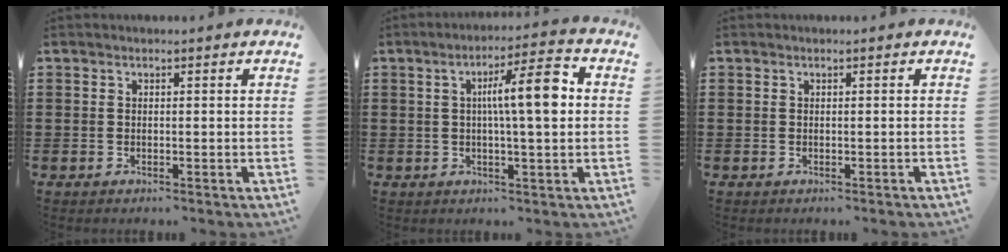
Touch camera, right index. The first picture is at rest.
{"total": 8.7, "force": [1.2, 1.5, 8.5], "torque": [-0.136, -0.003, 0.008]}
{"total": 0.0}